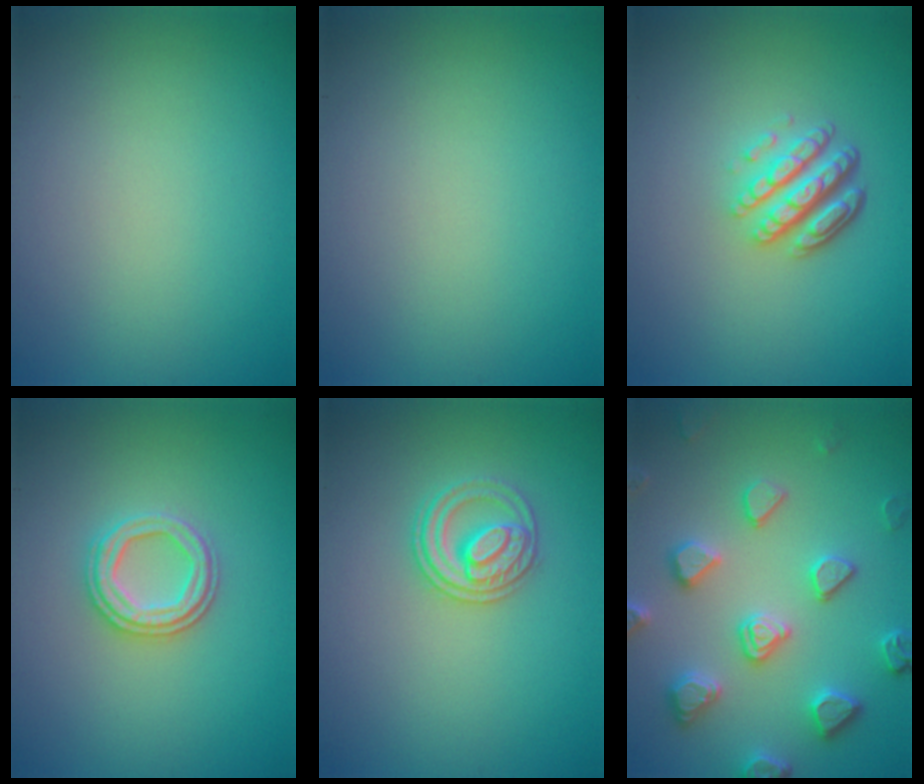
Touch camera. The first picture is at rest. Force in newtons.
{"total": 0.0}
{"total": 4.8, "press": 3.4, "slide": 3.4}
{"total": 3.1, "press": 2.8, "slide": 1.2}
{"total": 2.6, "press": 2.5, "slide": 0.7}
{"total": 4.7, "press": 4.5, "slide": 1.4}